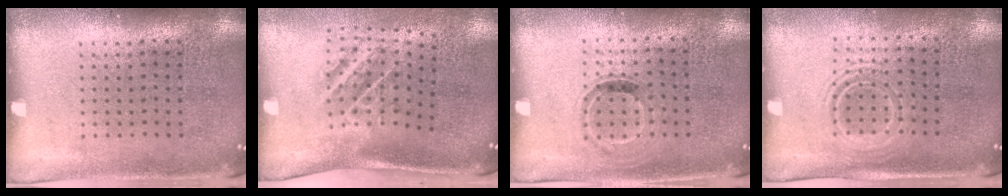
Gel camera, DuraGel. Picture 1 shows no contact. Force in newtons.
{"total": 1.9, "press": 1.1, "slide": 1.6}
{"total": 0.9, "press": 0.8, "slide": 0.5}
{"total": 1.4, "press": 1.2, "slide": 0.7}